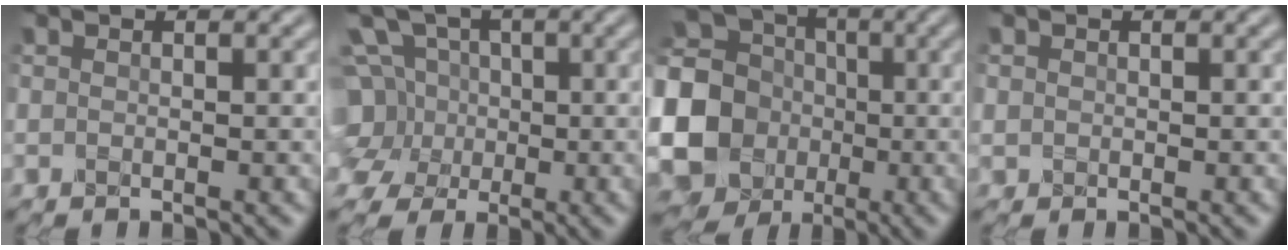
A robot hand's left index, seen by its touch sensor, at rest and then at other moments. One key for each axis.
{"total": 9.2, "fx": 0.6, "fy": 8.2, "fz": 4.1, "tx": -0.104, "ty": 0.037, "tz": -0.033}
{"total": 19.8, "fx": -2.5, "fy": 18.5, "fz": 6.4, "tx": -0.179, "ty": 0.003, "tz": -0.091}
{"total": 0.8, "fx": 0.1, "fy": 0.8, "fz": 0.1, "tx": 0.000, "ty": -0.003, "tz": -0.002}